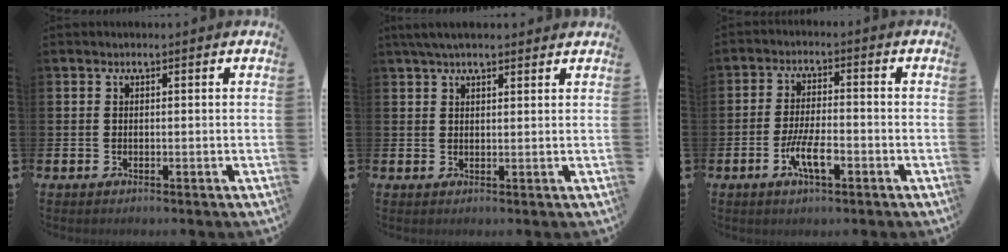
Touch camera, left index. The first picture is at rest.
{"total": 3.5, "force": [2.9, 0.9, 1.7], "torque": [-0.033, -0.001, 0.053]}
{"total": 5.5, "force": [-2.1, 1.7, 4.8], "torque": [-0.089, 0.000, -0.039]}